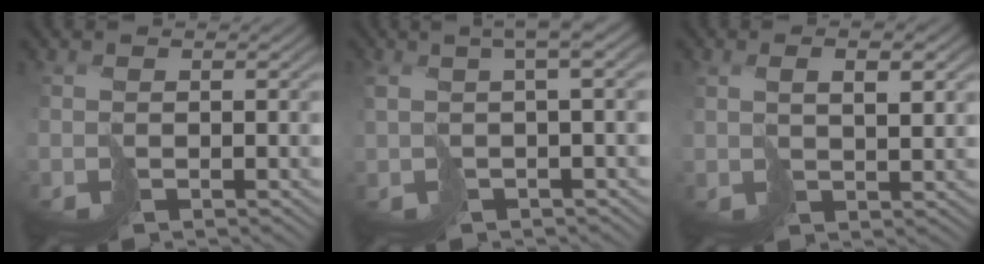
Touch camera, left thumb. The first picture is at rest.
{"total": 5.7, "force": [1.1, 1.5, 5.3], "torque": [-0.069, 0.013, 0.017]}
{"total": 3.7, "force": [1.8, 1.0, 3.0], "torque": [-0.052, 0.004, 0.037]}